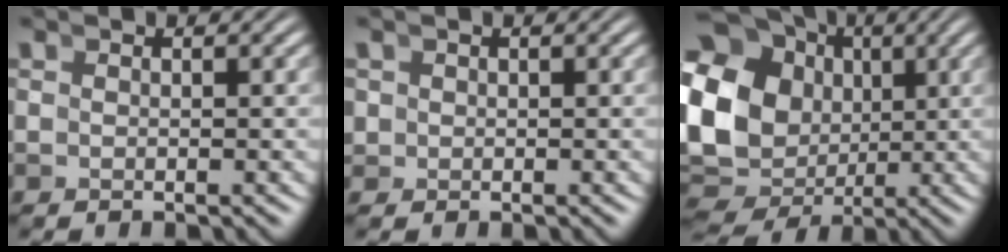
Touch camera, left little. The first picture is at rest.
{"total": 1.9, "force": [0.0, 1.8, 0.4], "torque": [-0.010, -0.005, 0.002]}
{"total": 16.2, "force": [0.7, 13.4, 9.0], "torque": [-0.174, -0.017, 0.007]}